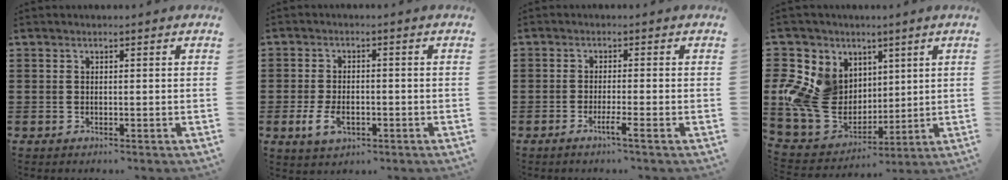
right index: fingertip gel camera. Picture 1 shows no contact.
{"total": 3.9, "force": [-1.2, 2.3, 2.9], "torque": [-0.068, -0.004, -0.025]}
{"total": 2.7, "force": [-1.5, -0.1, 2.2], "torque": [-0.043, -0.006, -0.031]}
{"total": 12.7, "force": [1.6, 11.1, 5.9], "torque": [-0.186, -0.007, 0.037]}